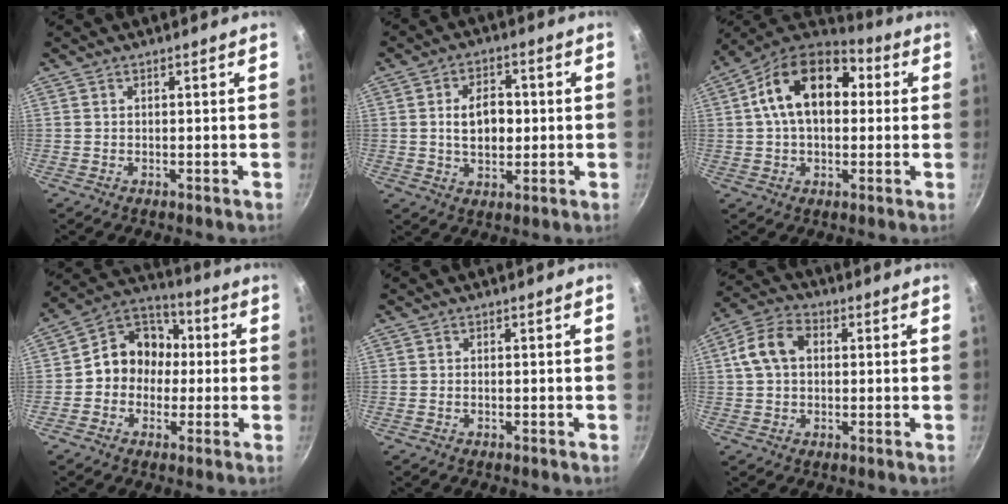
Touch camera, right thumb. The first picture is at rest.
{"total": 8.2, "force": [0.4, 5.3, 6.3], "torque": [-0.080, 0.006, 0.008]}
{"total": 17.3, "force": [3.1, 11.0, 13.0], "torque": [-0.195, 0.030, 0.041]}
{"total": 12.2, "force": [-0.5, 10.3, 6.5], "torque": [-0.064, 0.036, -0.024]}
{"total": 0.5, "force": [-0.1, 0.3, 0.3], "torque": [-0.011, 0.007, 0.002]}
{"total": 8.4, "force": [1.4, 6.0, 5.8], "torque": [-0.111, 0.025, 0.020]}